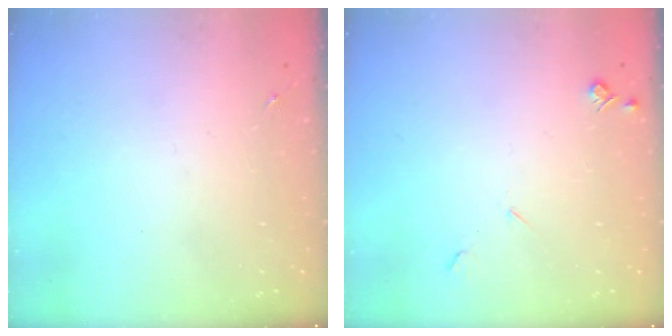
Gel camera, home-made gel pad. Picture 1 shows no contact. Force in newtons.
{"total": 4.0, "press": 3.9, "slide": 0.7}